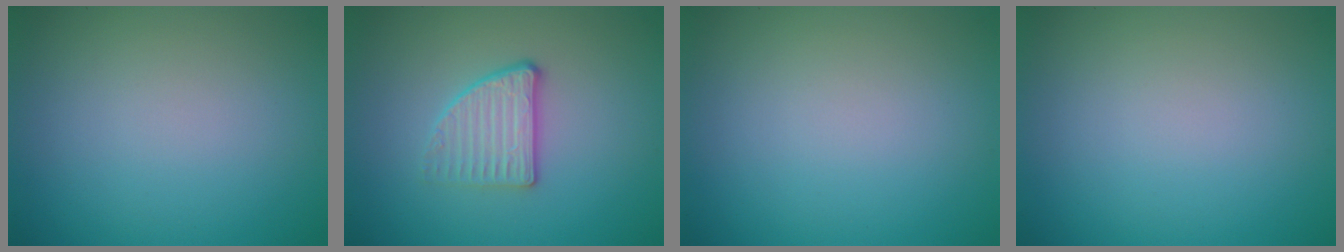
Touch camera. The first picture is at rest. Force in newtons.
{"total": 2.8, "press": 2.5, "slide": 1.4}
{"total": 0.0}
{"total": 0.0}